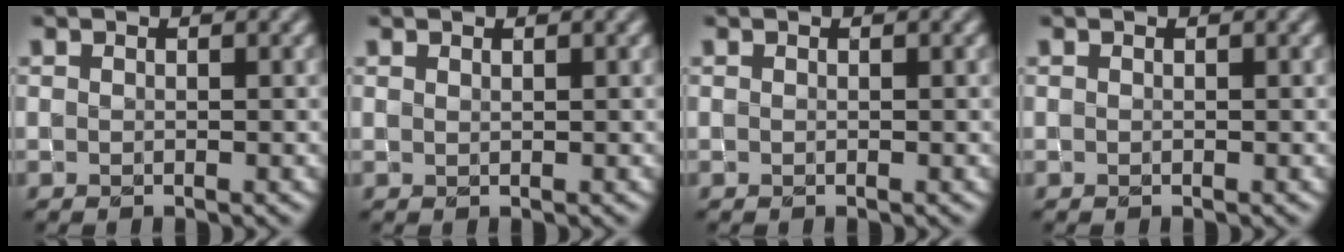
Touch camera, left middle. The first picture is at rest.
{"total": 0.0}
{"total": 0.0}
{"total": 0.0}